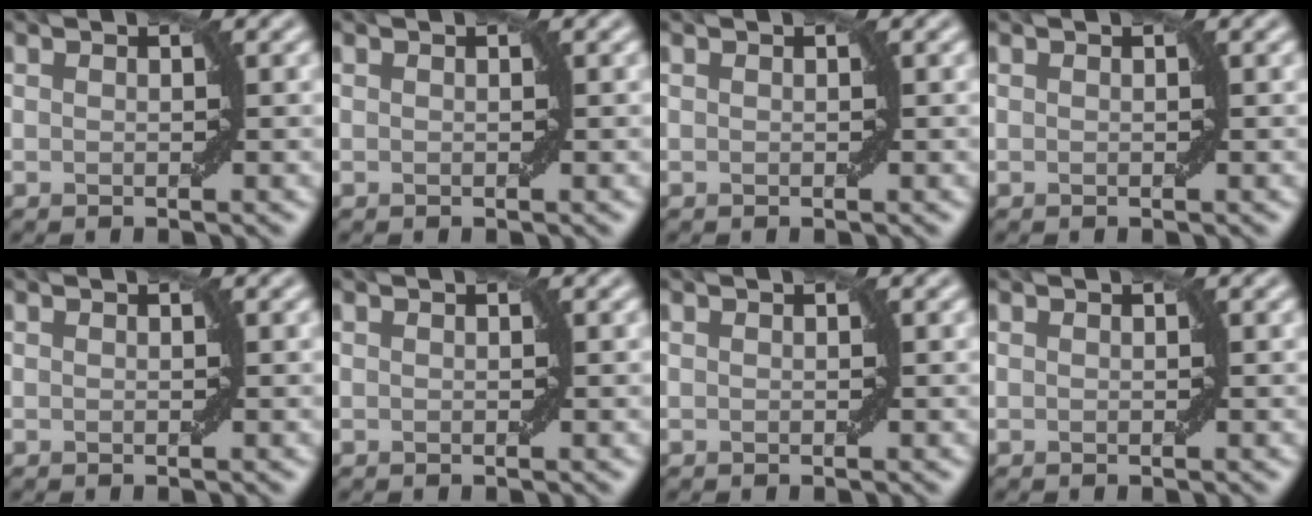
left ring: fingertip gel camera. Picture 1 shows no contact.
{"total": 0.0}
{"total": 0.0}
{"total": 0.0}
{"total": 0.0}
{"total": 0.0}
{"total": 0.0}
{"total": 0.0}